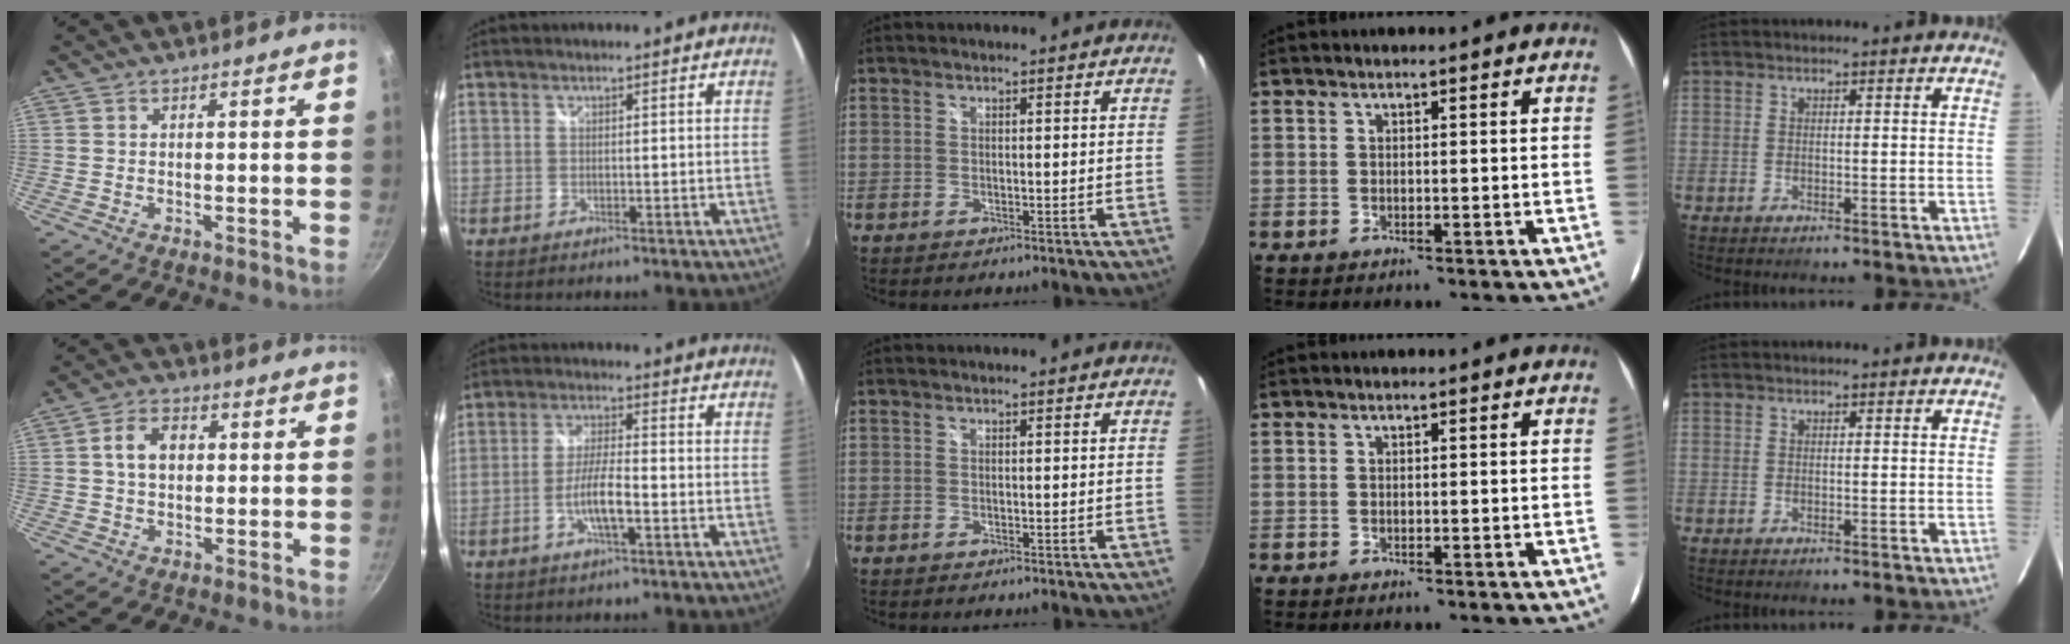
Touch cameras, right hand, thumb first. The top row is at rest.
{"thumb": {"total": 6.1, "force": [0.8, 4.4, 4.1], "torque": [-0.056, 0.011, 0.009]}, "index": {"total": 5.8, "force": [-2.3, 0.8, 5.3], "torque": [-0.106, 0.003, -0.042]}}